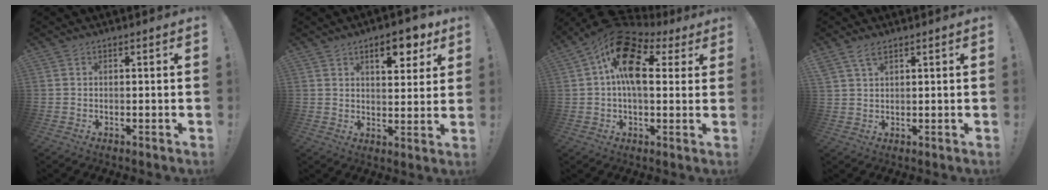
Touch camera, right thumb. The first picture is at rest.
{"total": 9.5, "force": [5.1, 4.1, 6.9], "torque": [-0.082, -0.022, 0.083]}
{"total": 17.0, "force": [5.3, 9.4, 13.2], "torque": [-0.236, -0.010, 0.091]}
{"total": 3.9, "force": [2.6, 1.7, 2.4], "torque": [-0.045, -0.009, 0.049]}